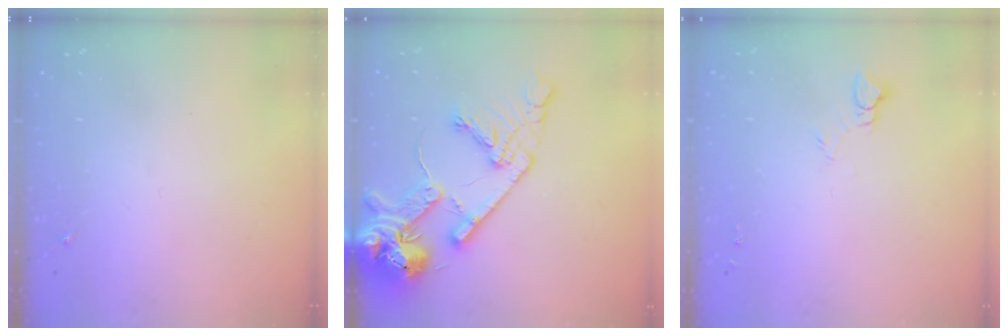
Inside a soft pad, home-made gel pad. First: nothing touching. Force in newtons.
{"total": 19.0, "press": 18.8, "slide": 2.9}
{"total": 6.0, "press": 6.0, "slide": 0.4}